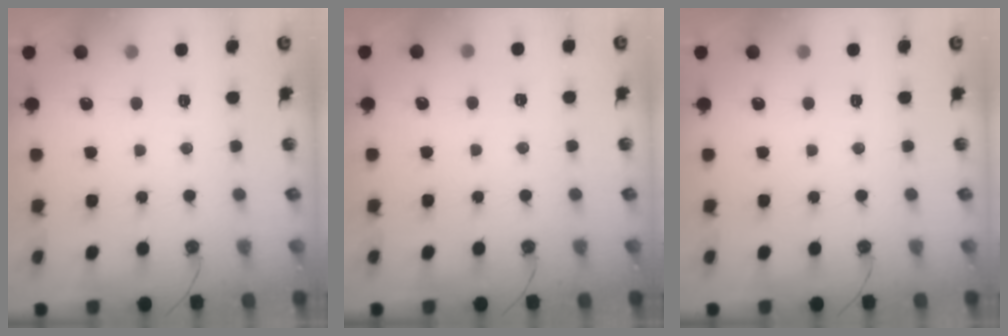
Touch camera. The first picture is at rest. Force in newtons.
{"total": 1.9, "press": 1.6, "slide": 1.0}
{"total": 0.0}